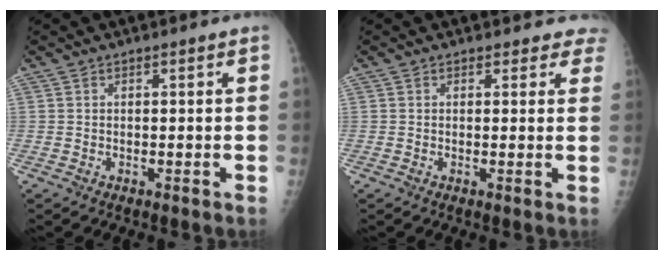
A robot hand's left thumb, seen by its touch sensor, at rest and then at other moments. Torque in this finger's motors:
{"motor_torque": [-0.29, 0.22, -0.18, -0.23, 0.00]}